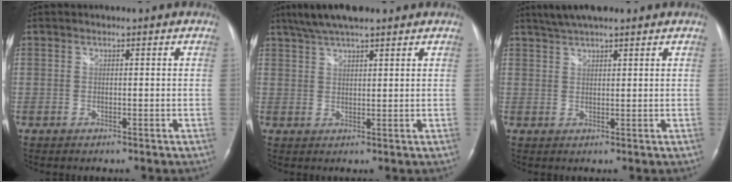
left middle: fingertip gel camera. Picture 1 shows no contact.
{"total": 7.8, "force": [6.1, 1.5, 4.6], "torque": [-0.081, 0.030, 0.105]}
{"total": 5.8, "force": [4.7, 1.1, 3.2], "torque": [-0.056, 0.026, 0.082]}